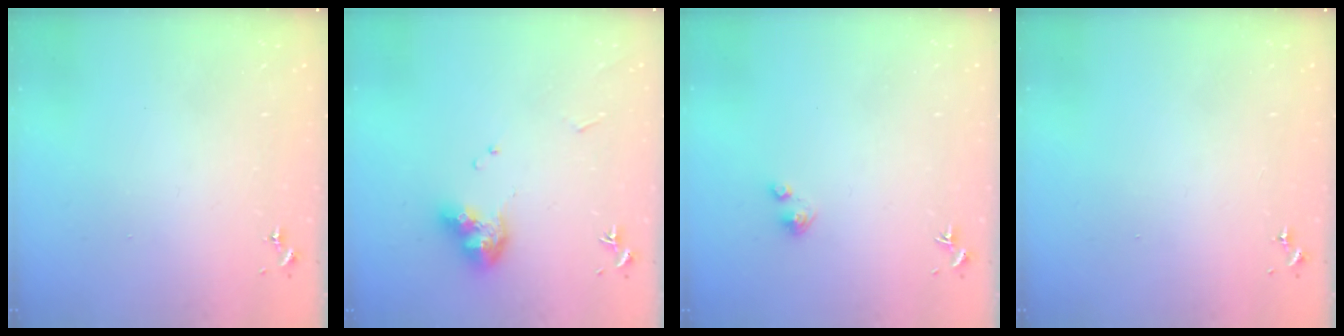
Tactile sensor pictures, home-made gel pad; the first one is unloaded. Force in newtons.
{"total": 10.4, "press": 10.4, "slide": 1.2}
{"total": 2.8, "press": 2.8, "slide": 0.3}
{"total": 0.0}